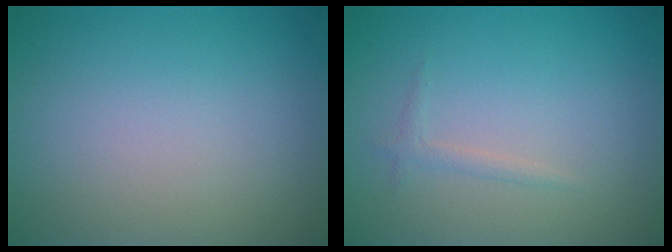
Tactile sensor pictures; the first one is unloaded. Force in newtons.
{"total": 0.8, "press": 0.8, "slide": 0.1}